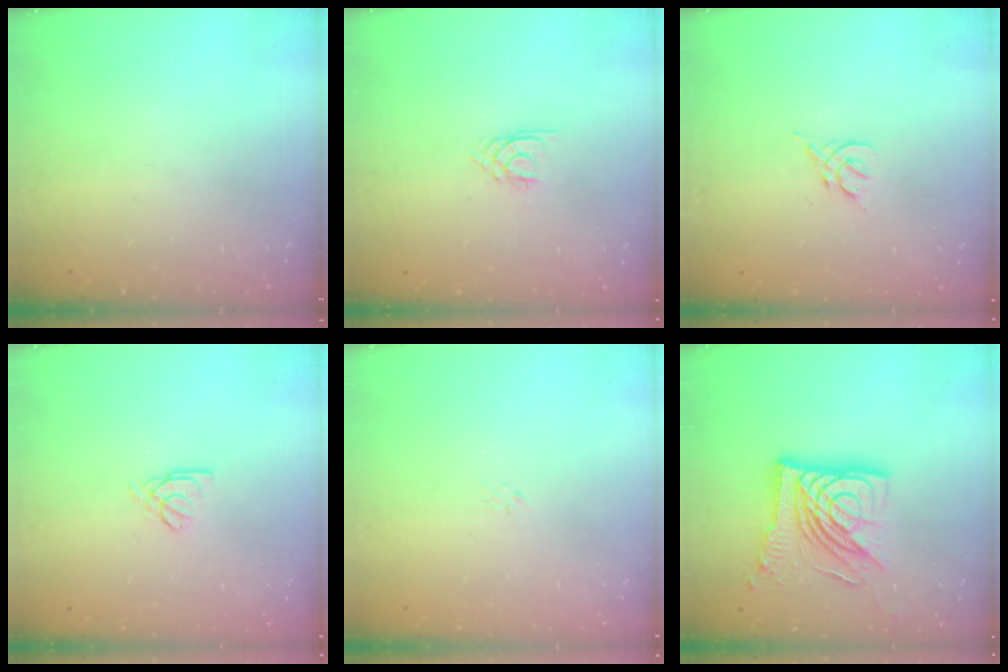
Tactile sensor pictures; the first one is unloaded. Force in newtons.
{"total": 2.1, "press": 2.0, "slide": 0.3}
{"total": 2.5, "press": 2.4, "slide": 0.7}
{"total": 2.5, "press": 2.5, "slide": 0.5}
{"total": 0.0}
{"total": 20.4, "press": 20.2, "slide": 2.2}